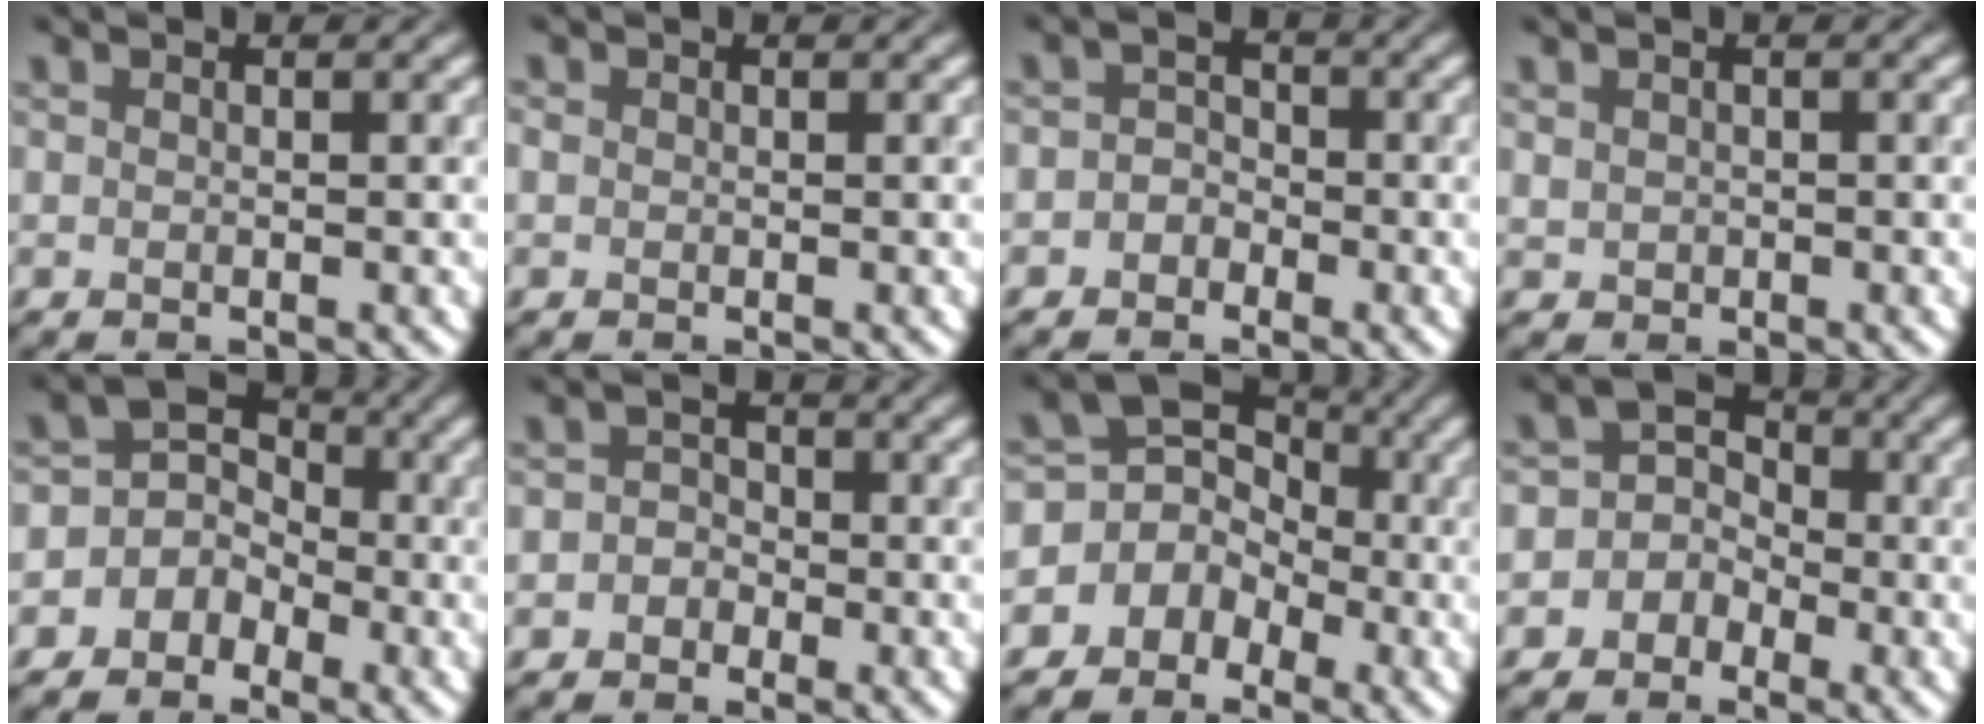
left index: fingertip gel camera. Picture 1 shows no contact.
{"total": 0.0}
{"total": 1.5, "force": [-1.1, 1.0, 0.3], "torque": [0.013, 0.002, -0.030]}
{"total": 0.7, "force": [0.2, 0.6, 0.3], "torque": [-0.005, 0.001, 0.007]}
{"total": 3.6, "force": [-1.6, 3.1, 1.0], "torque": [0.016, 0.011, -0.047]}
{"total": 1.7, "force": [-1.0, 1.3, 0.4], "torque": [0.023, 0.002, -0.027]}
{"total": 5.1, "force": [-1.7, 4.4, 1.9], "torque": [0.005, 0.005, -0.046]}
{"total": 3.7, "force": [-1.2, 3.3, 0.9], "torque": [0.019, 0.025, -0.042]}